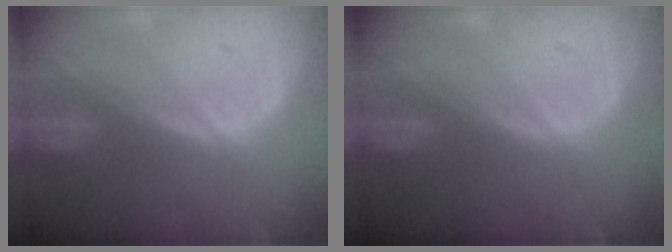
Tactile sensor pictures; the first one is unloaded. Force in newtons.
{"total": 0.0}